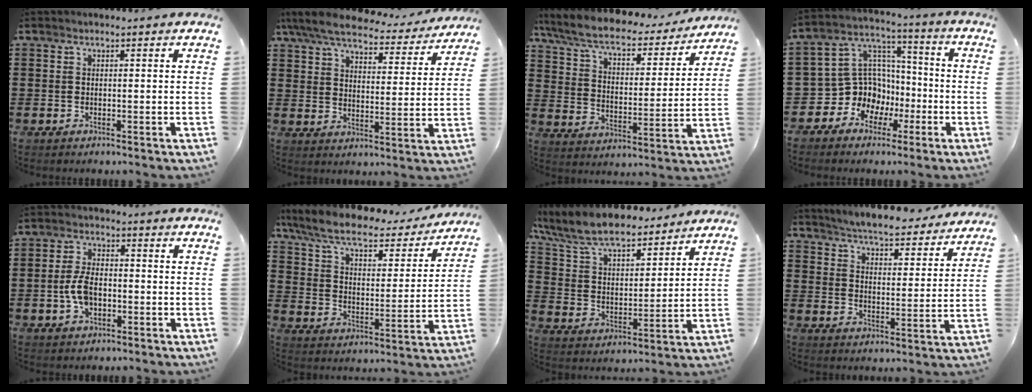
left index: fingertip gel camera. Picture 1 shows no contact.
{"total": 7.0, "force": [6.3, 1.3, 2.8], "torque": [-0.081, -0.034, 0.109]}
{"total": 6.9, "force": [5.5, 1.7, 3.8], "torque": [-0.097, -0.032, 0.091]}
{"total": 9.6, "force": [-3.4, 8.9, 1.8], "torque": [-0.079, 0.002, -0.057]}
{"total": 5.5, "force": [-1.2, 3.0, 4.4], "torque": [-0.106, -0.001, -0.028]}
{"total": 7.7, "force": [5.9, 2.0, 4.5], "torque": [-0.110, -0.032, 0.099]}
{"total": 9.0, "force": [8.1, 1.9, 3.4], "torque": [-0.102, -0.046, 0.143]}
{"total": 5.3, "force": [5.2, -0.4, 0.8], "torque": [-0.043, -0.040, 0.088]}